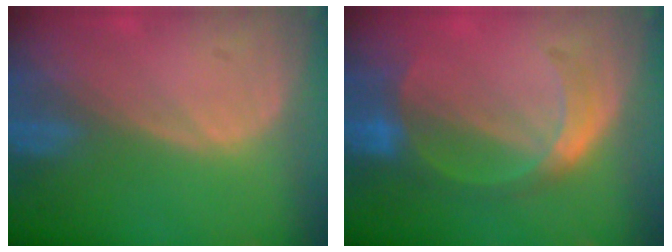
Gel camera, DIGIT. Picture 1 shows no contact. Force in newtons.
{"total": 5.6, "press": 5.3, "slide": 1.9}